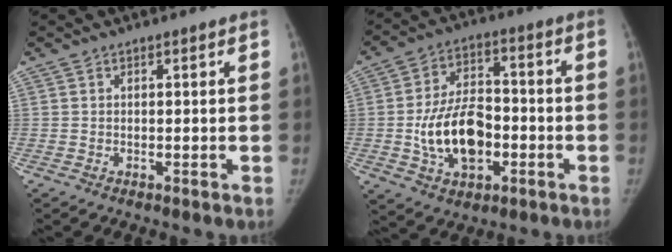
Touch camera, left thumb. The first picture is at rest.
{"total": 14.6, "force": [-3.2, 9.2, 10.9], "torque": [-0.167, 0.024, -0.052]}